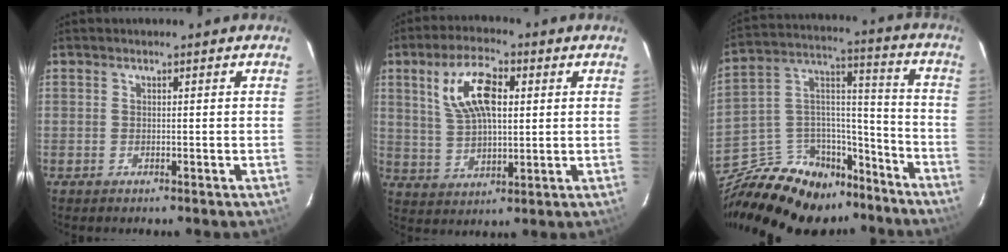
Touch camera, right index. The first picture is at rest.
{"total": 11.2, "force": [3.5, 5.2, 9.3], "torque": [-0.183, 0.016, 0.072]}
{"total": 23.9, "force": [-17.5, 13.2, 9.5], "torque": [-0.214, 0.073, -0.253]}